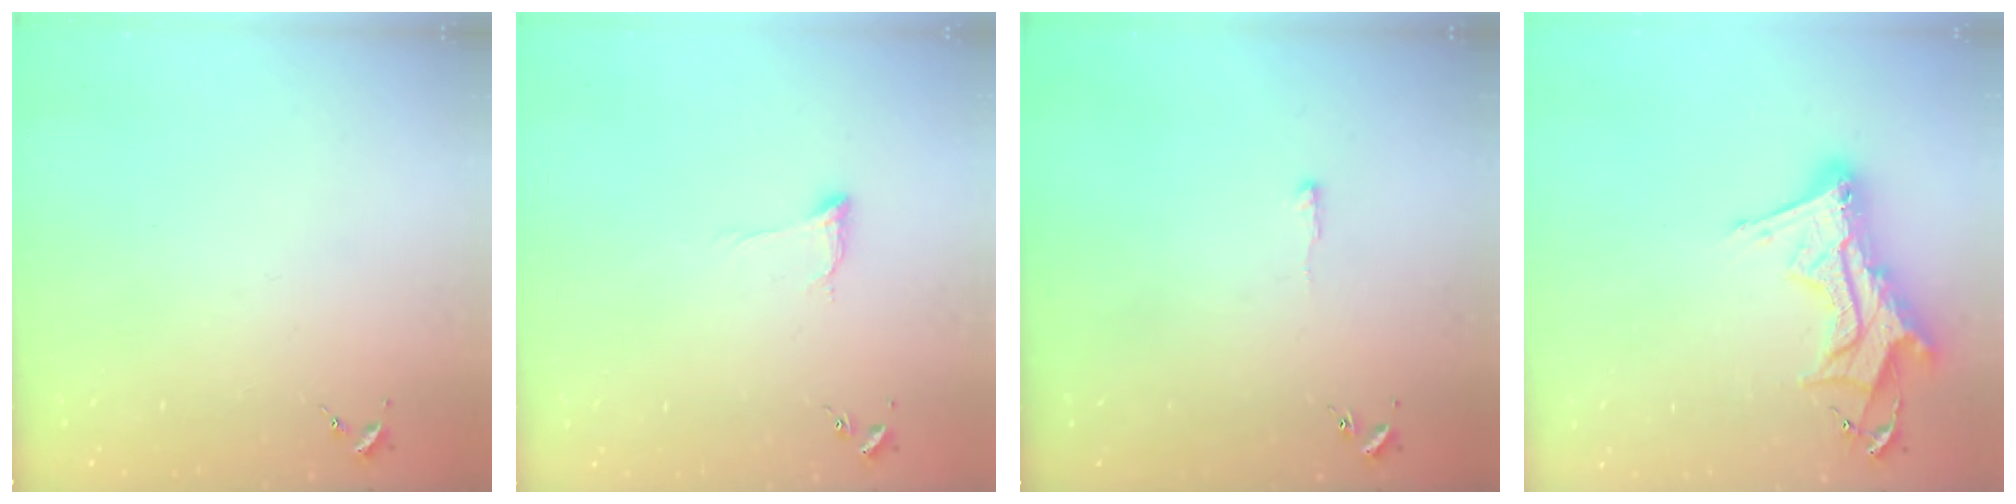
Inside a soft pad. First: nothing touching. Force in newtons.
{"total": 6.1, "press": 6.0, "slide": 0.8}
{"total": 2.1, "press": 2.1, "slide": 0.4}
{"total": 15.9, "press": 15.9, "slide": 1.3}